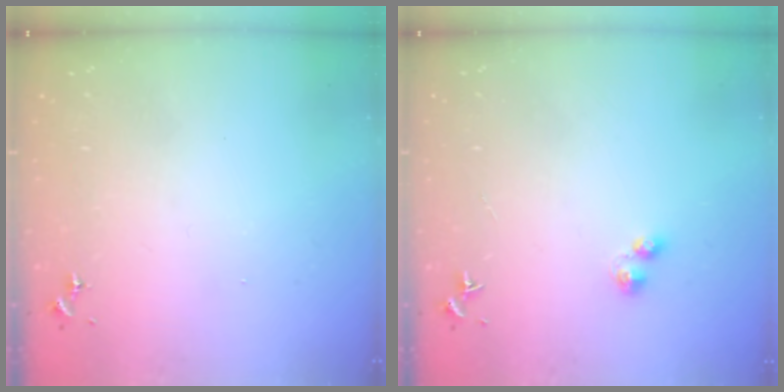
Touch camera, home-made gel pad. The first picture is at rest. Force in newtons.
{"total": 2.4, "press": 2.4, "slide": 0.4}